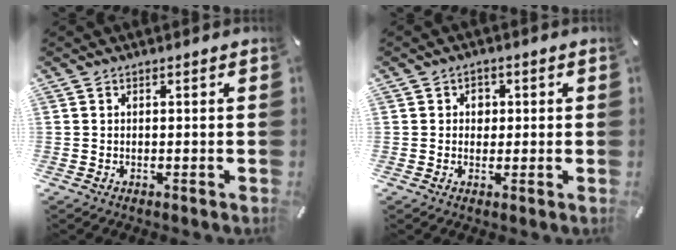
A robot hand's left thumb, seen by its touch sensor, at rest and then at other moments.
{"total": 2.8, "force": [0.0, 2.5, 1.3], "torque": [-0.005, -0.003, -0.008]}